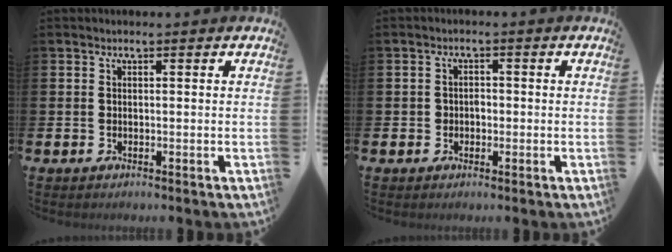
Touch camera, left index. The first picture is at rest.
{"total": 1.4, "force": [-0.3, 1.3, 0.5], "torque": [-0.009, 0.005, -0.008]}